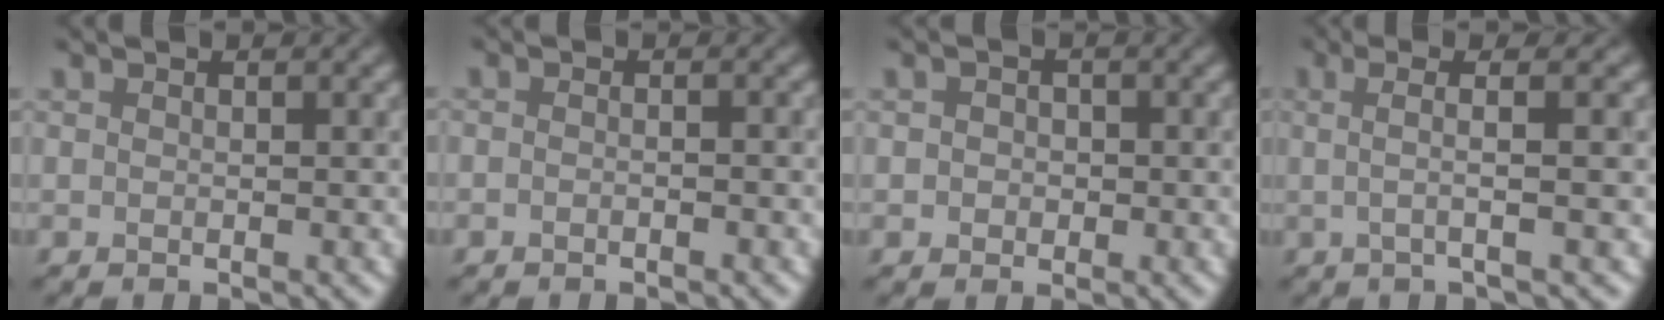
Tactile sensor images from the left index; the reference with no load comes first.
{"total": 0.9, "force": [-0.9, 0.0, 0.0], "torque": [-0.002, -0.006, -0.013]}
{"total": 1.2, "force": [-0.2, 1.2, 0.2], "torque": [0.005, 0.001, -0.004]}
{"total": 3.2, "force": [0.2, 0.6, 3.2], "torque": [-0.052, 0.002, -0.002]}